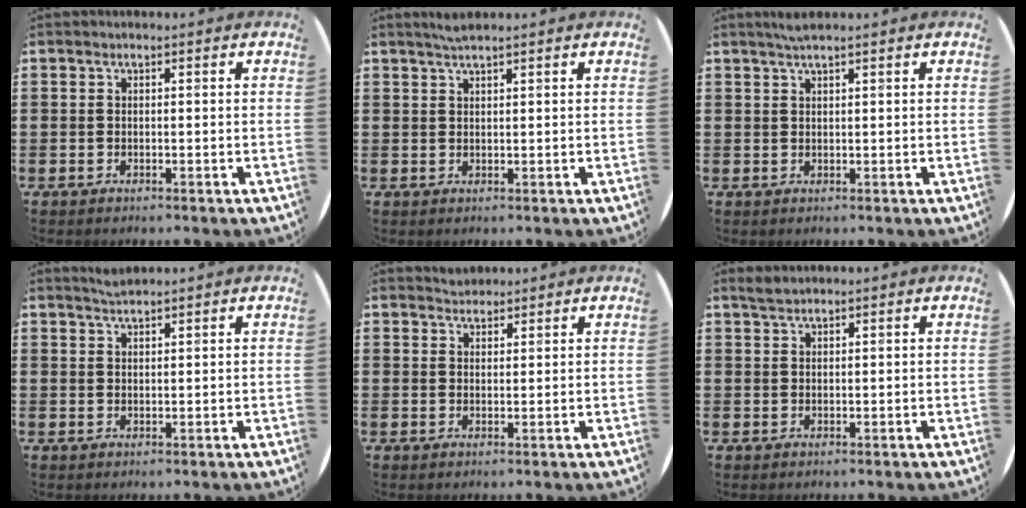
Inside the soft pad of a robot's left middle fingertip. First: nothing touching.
{"total": 1.6, "force": [1.4, -0.1, 0.7], "torque": [-0.015, 0.001, 0.026]}
{"total": 1.4, "force": [1.2, -0.1, 0.8], "torque": [-0.016, 0.001, 0.022]}
{"total": 1.6, "force": [1.5, -0.1, 0.2], "torque": [-0.006, 0.000, 0.029]}
{"total": 1.8, "force": [1.7, 0.5, -0.2], "torque": [0.008, 0.001, 0.033]}
{"total": 1.3, "force": [1.3, 0.1, 0.3], "torque": [-0.008, 0.002, 0.025]}